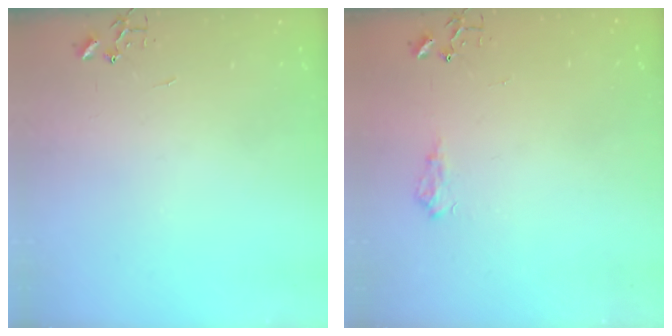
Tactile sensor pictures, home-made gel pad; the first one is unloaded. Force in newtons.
{"total": 7.4, "press": 7.4, "slide": 0.9}